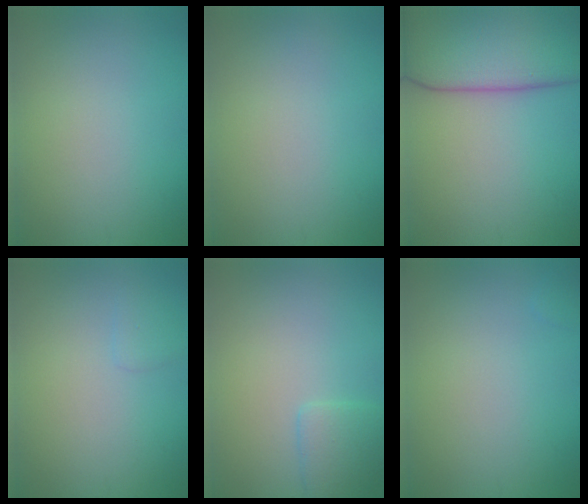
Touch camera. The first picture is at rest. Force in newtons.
{"total": 0.0}
{"total": 13.1, "press": 13.1, "slide": 0.9}
{"total": 0.8, "press": 0.8, "slide": 0.1}
{"total": 1.9, "press": 1.9, "slide": 0.1}
{"total": 0.9, "press": 0.9, "slide": 0.2}